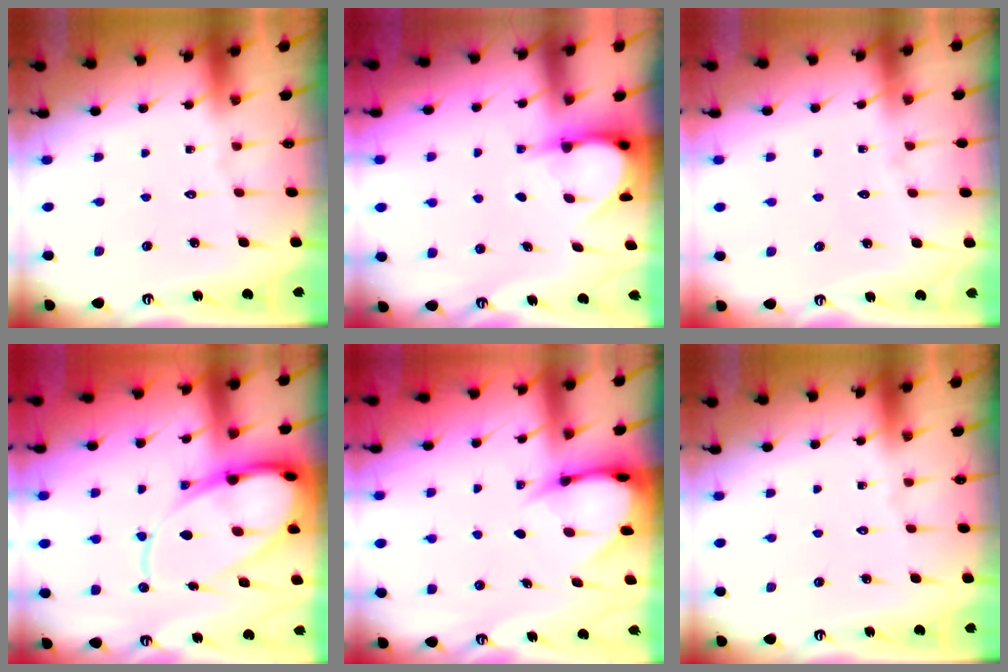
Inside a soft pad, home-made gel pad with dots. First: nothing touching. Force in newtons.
{"total": 3.8, "press": 3.8, "slide": 0.5}
{"total": 3.1, "press": 3.1, "slide": 0.3}
{"total": 19.3, "press": 19.2, "slide": 2.0}
{"total": 5.1, "press": 5.1, "slide": 0.5}
{"total": 0.0}